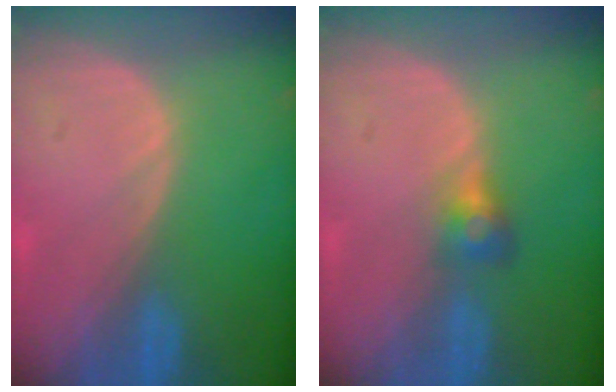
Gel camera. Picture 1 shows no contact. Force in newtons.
{"total": 2.8, "press": 2.7, "slide": 0.9}